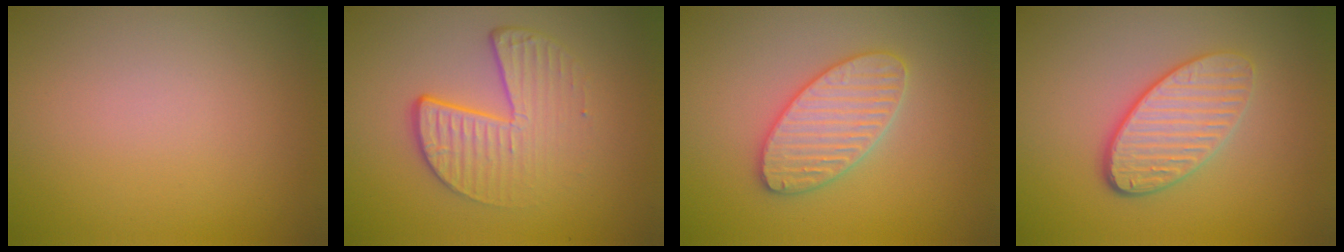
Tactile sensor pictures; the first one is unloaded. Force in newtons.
{"total": 4.5, "press": 2.9, "slide": 3.4}
{"total": 4.4, "press": 4.3, "slide": 0.5}
{"total": 4.1, "press": 3.3, "slide": 2.4}